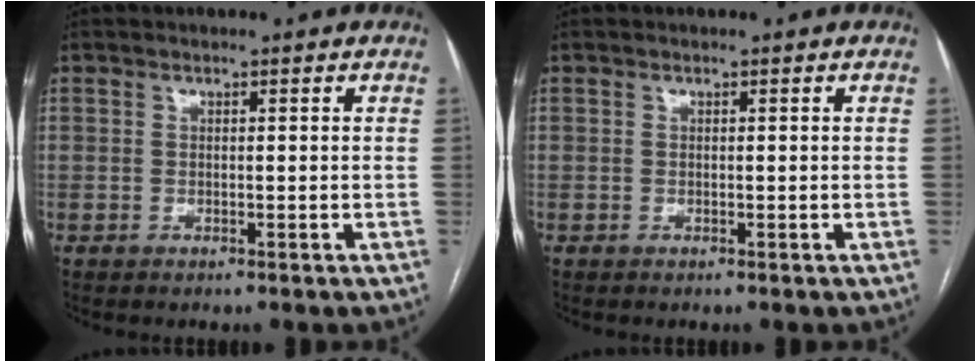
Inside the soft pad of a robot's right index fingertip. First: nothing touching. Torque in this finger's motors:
{"motor_torque": [0.01, 0.00, 0.00, 0.00]}